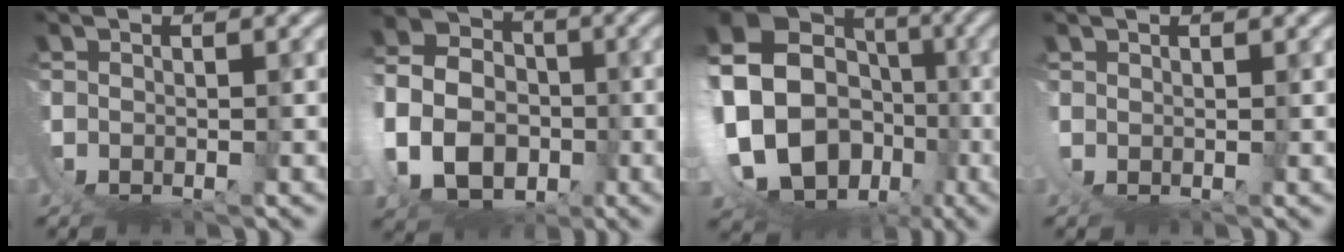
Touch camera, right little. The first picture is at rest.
{"total": 11.6, "force": [-0.6, 9.1, 7.1], "torque": [-0.139, -0.035, -0.005]}
{"total": 20.5, "force": [-3.6, 16.9, 11.1], "torque": [-0.259, -0.073, -0.044]}
{"total": 1.0, "force": [0.8, -0.4, 0.4], "torque": [-0.017, -0.007, 0.019]}